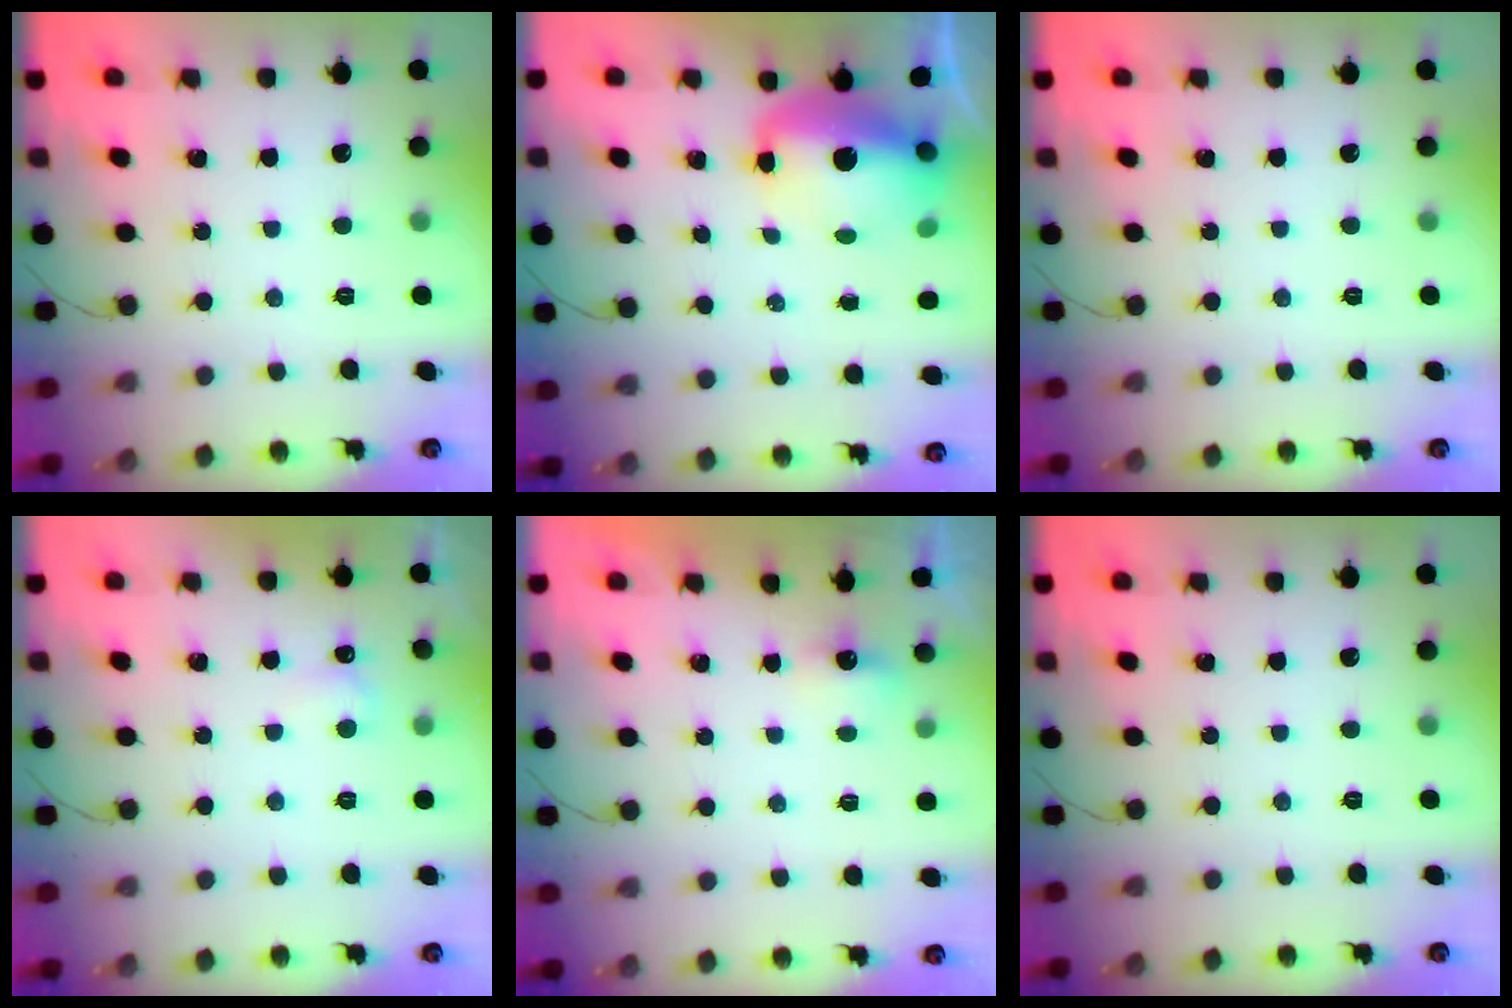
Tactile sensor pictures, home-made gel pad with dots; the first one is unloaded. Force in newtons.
{"total": 13.9, "press": 13.7, "slide": 2.7}
{"total": 0.0}
{"total": 3.0, "press": 2.9, "slide": 0.8}
{"total": 1.7, "press": 1.5, "slide": 0.7}
{"total": 0.0}